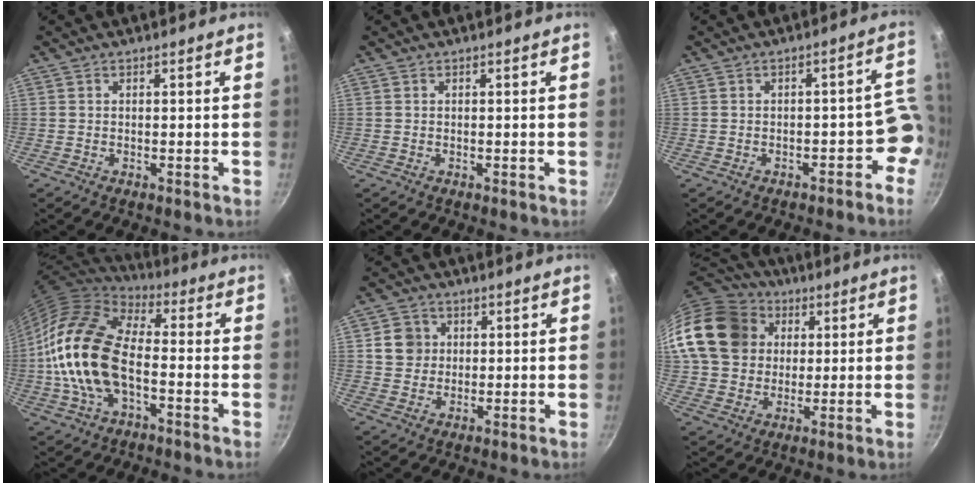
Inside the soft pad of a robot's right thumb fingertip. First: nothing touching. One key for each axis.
{"total": 0.0}
{"total": 6.0, "fx": -3.1, "fy": 3.4, "fz": 3.9, "tx": 0.019, "ty": 0.063, "tz": -0.029}
{"total": 19.1, "fx": -2.9, "fy": 10.7, "fz": 15.5, "tx": -0.278, "ty": 0.028, "tz": -0.065}
{"total": 5.3, "fx": 1.1, "fy": 5.0, "fz": 1.6, "tx": 0.003, "ty": 0.005, "tz": 0.015}
{"total": 19.8, "fx": 4.7, "fy": 16.6, "fz": 9.8, "tx": -0.173, "ty": 0.028, "tz": 0.088}